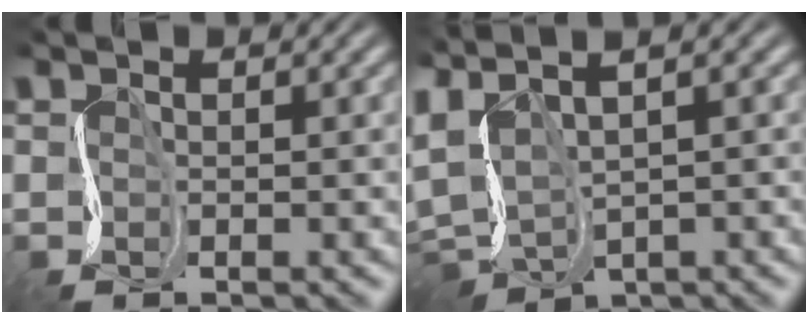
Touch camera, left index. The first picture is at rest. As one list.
[{"total": 5.7, "force": [-1.1, 2.6, 5.0], "torque": [-0.123, -0.007, -0.018]}]